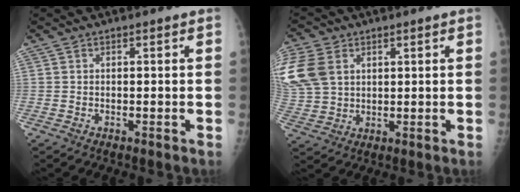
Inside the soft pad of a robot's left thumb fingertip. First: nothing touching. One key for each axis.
{"total": 14.1, "fx": 4.9, "fy": 10.4, "fz": 8.1, "tx": -0.198, "ty": 0.000, "tz": 0.100}